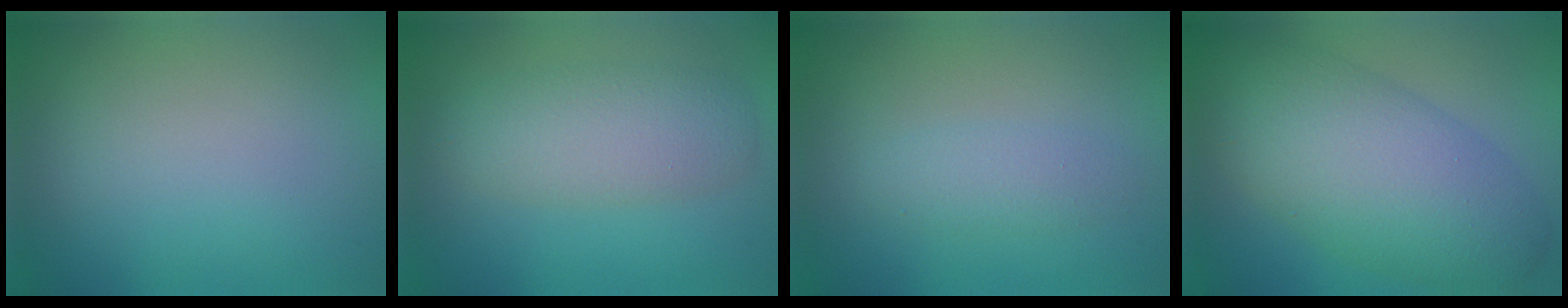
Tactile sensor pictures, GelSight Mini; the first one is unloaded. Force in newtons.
{"total": 4.5, "press": 4.5, "slide": 0.4}
{"total": 1.9, "press": 1.9, "slide": 0.0}
{"total": 9.6, "press": 9.6, "slide": 0.2}